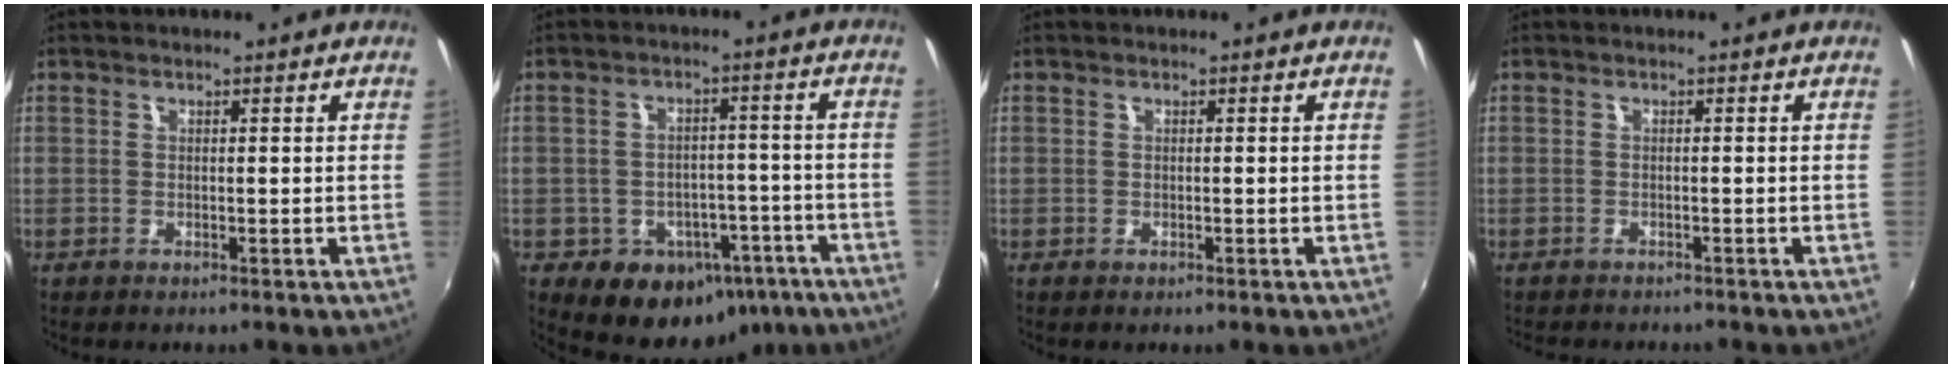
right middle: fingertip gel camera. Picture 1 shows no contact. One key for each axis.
{"total": 14.4, "fx": -8.2, "fy": 10.4, "fz": 5.8, "tx": -0.106, "ty": 0.030, "tz": -0.081}
{"total": 0.0}
{"total": 3.1, "fx": -2.9, "fy": 0.7, "fz": 0.8, "tx": -0.024, "ty": -0.015, "tz": -0.044}